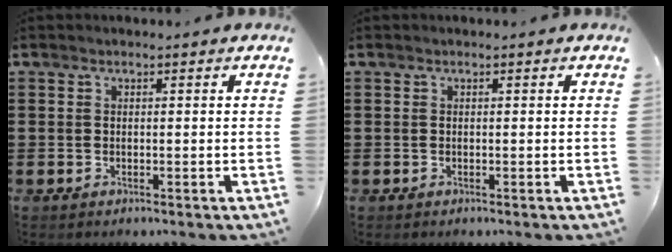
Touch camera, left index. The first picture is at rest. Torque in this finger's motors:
{"motor_torque": [0.00, 0.00, 0.00, 0.00]}